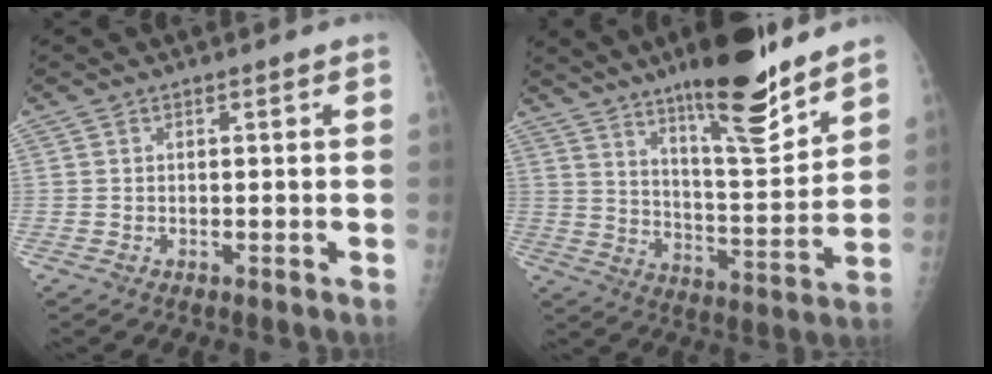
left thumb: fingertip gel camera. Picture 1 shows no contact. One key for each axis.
{"total": 17.4, "fx": 12.5, "fy": 3.6, "fz": 11.6, "tx": -0.148, "ty": -0.086, "tz": 0.201}